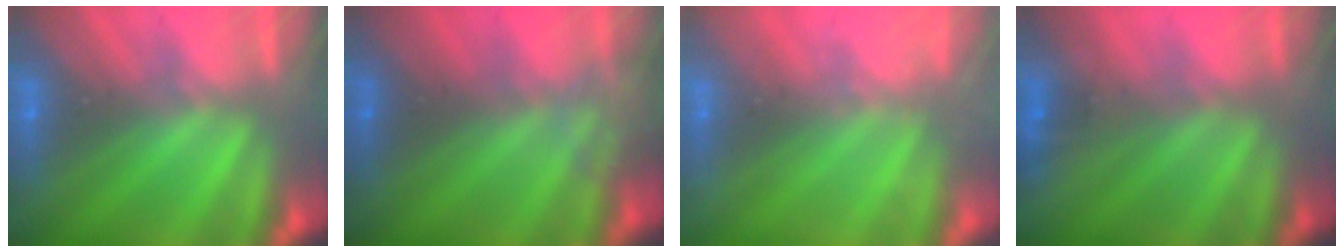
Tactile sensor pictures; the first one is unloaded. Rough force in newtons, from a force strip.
{"total": 2.2}
{"total": 2.0}
{"total": 1.6}